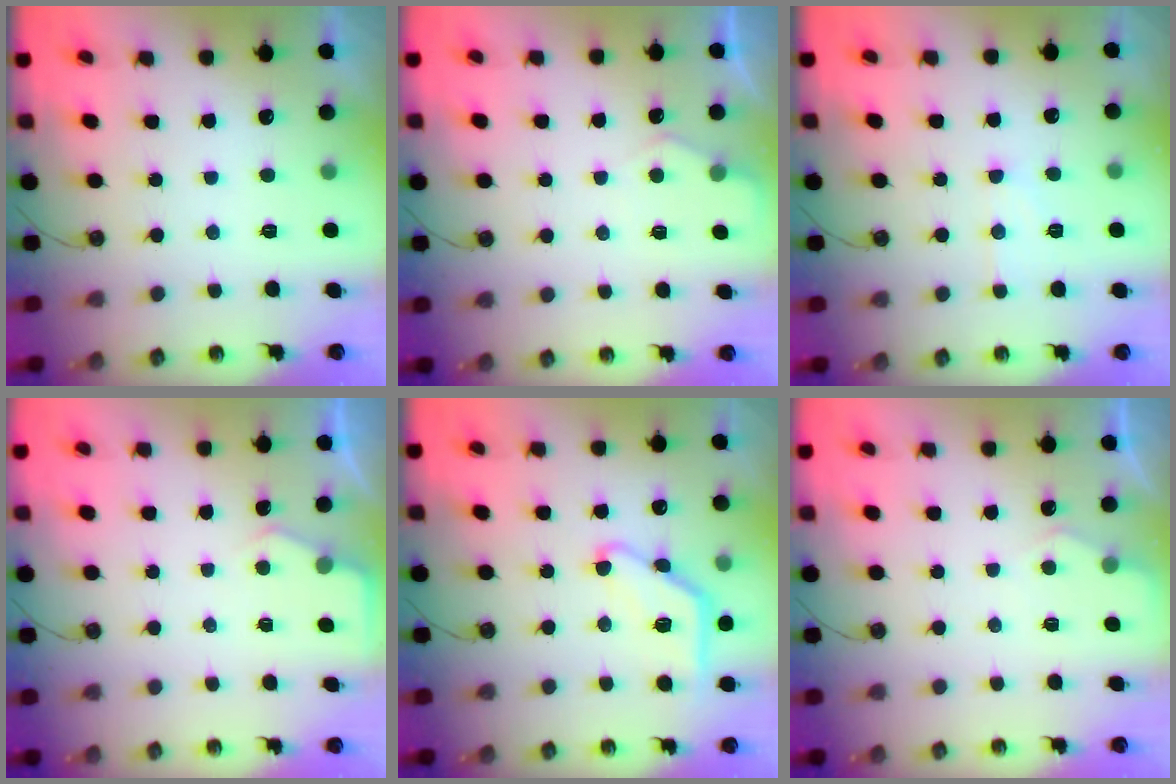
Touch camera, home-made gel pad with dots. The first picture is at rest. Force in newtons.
{"total": 3.8, "press": 3.8, "slide": 0.5}
{"total": 7.3, "press": 7.3, "slide": 0.6}
{"total": 4.1, "press": 4.1, "slide": 0.6}
{"total": 11.7, "press": 11.7, "slide": 0.7}
{"total": 3.8, "press": 3.8, "slide": 0.4}